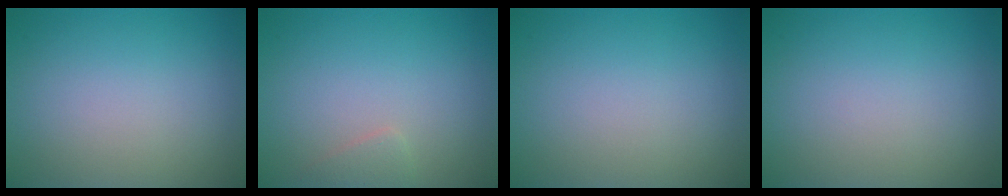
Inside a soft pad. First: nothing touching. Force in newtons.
{"total": 1.0, "press": 1.0, "slide": 0.1}
{"total": 0.0}
{"total": 0.0}